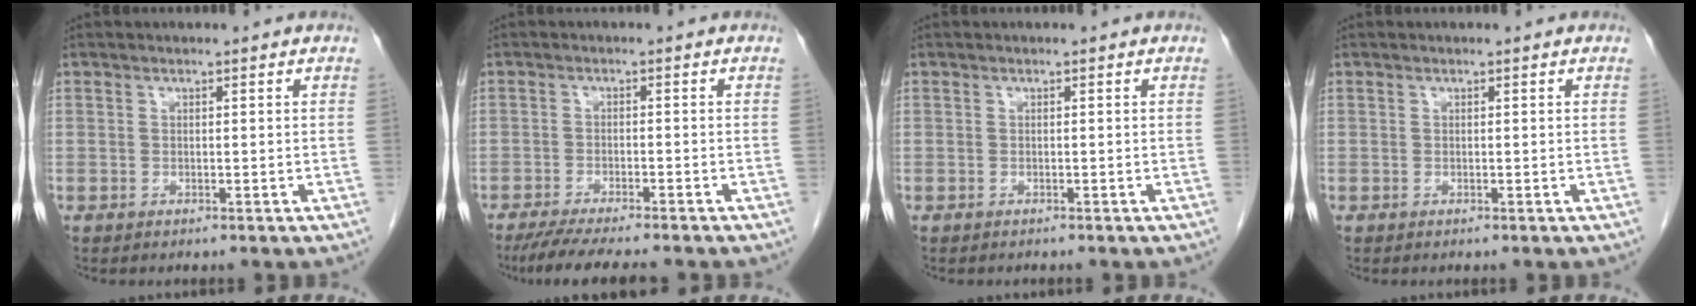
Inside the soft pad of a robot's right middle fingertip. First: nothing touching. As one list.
[{"total": 9.2, "force": [-7.9, 0.7, 4.7], "torque": [-0.071, -0.022, -0.122]}, {"total": 0.0}, {"total": 0.0}]